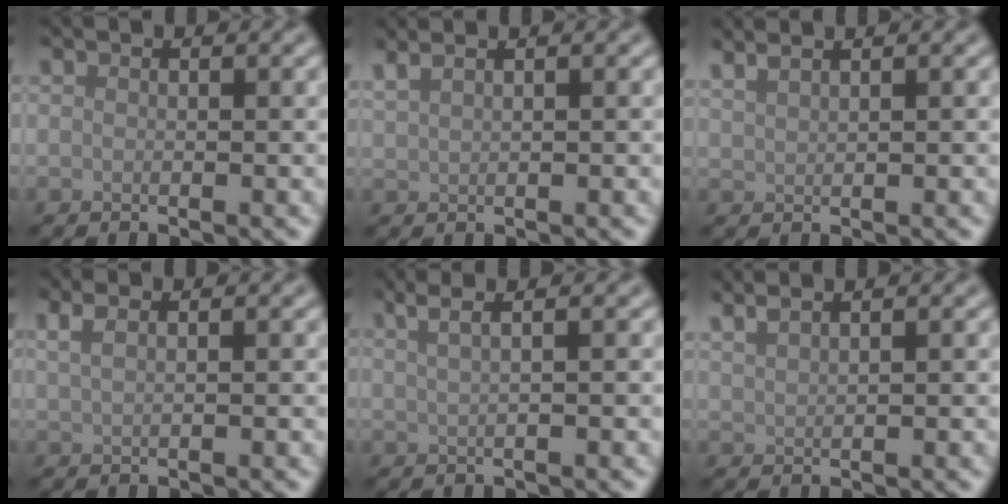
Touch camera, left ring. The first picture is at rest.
{"total": 2.5, "force": [2.0, 0.9, 1.3], "torque": [-0.019, 0.011, 0.022]}
{"total": 2.6, "force": [2.1, 0.8, 1.3], "torque": [-0.011, 0.012, 0.019]}
{"total": 2.0, "force": [1.2, 0.8, 1.4], "torque": [-0.024, 0.000, 0.018]}
{"total": 5.0, "force": [2.9, 2.3, 3.4], "torque": [-0.035, 0.033, 0.016]}
{"total": 3.1, "force": [2.4, 1.0, 1.6], "torque": [-0.014, 0.016, 0.021]}